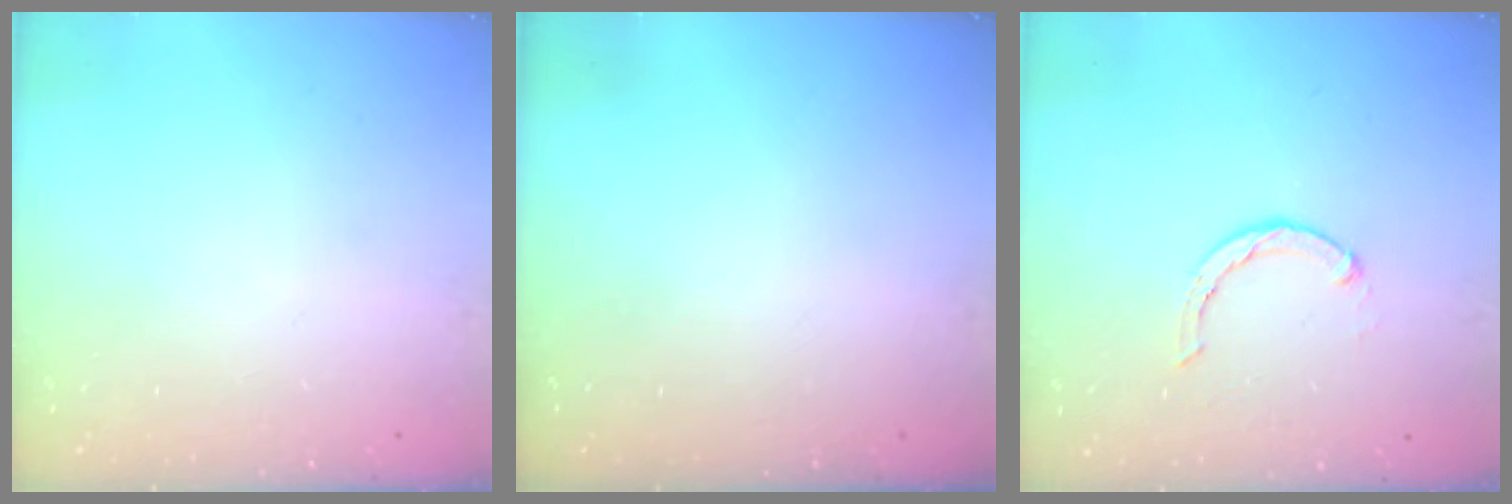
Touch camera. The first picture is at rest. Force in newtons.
{"total": 0.0}
{"total": 2.4, "press": 2.4, "slide": 0.4}